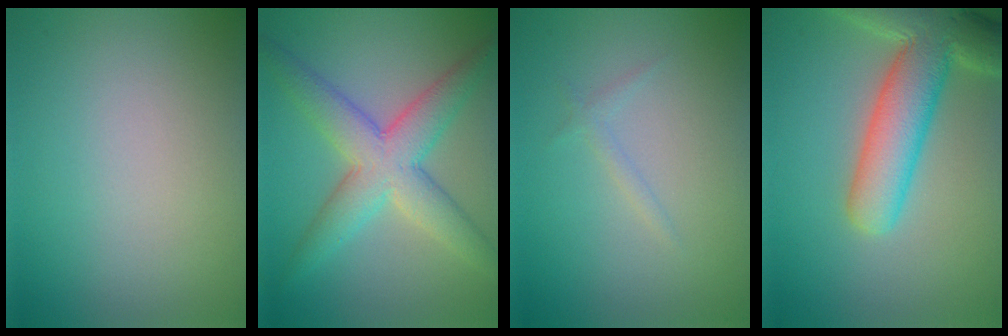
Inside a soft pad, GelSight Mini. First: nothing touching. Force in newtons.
{"total": 6.3, "press": 6.3, "slide": 0.2}
{"total": 0.8, "press": 0.8, "slide": 0.0}
{"total": 8.5, "press": 8.5, "slide": 0.9}